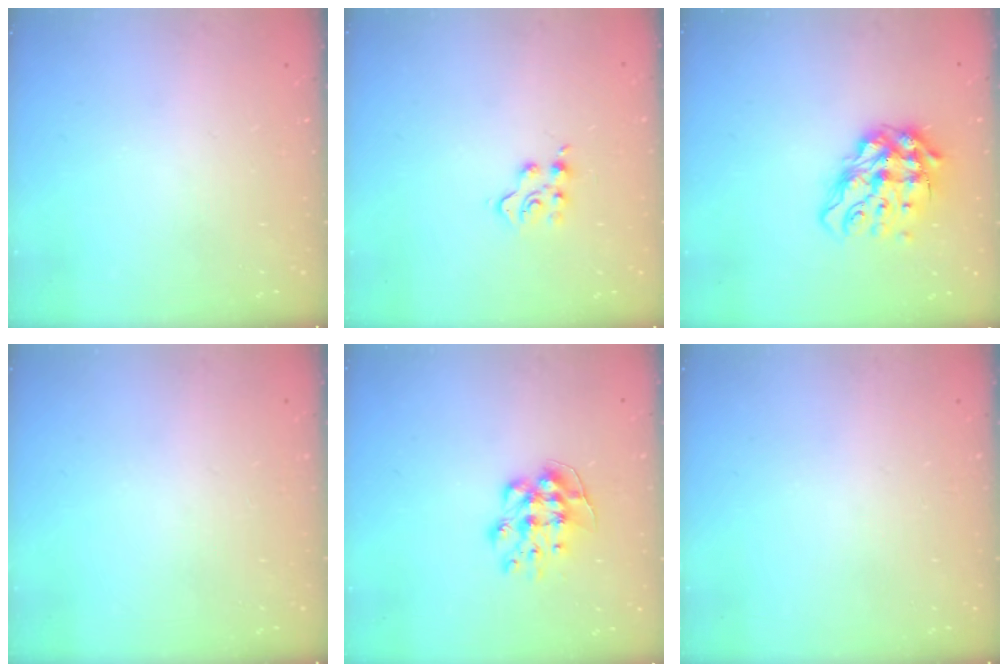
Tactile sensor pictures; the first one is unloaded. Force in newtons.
{"total": 5.1, "press": 5.0, "slide": 0.5}
{"total": 13.8, "press": 13.7, "slide": 1.7}
{"total": 0.0}
{"total": 9.3, "press": 9.3, "slide": 0.4}
{"total": 0.0}